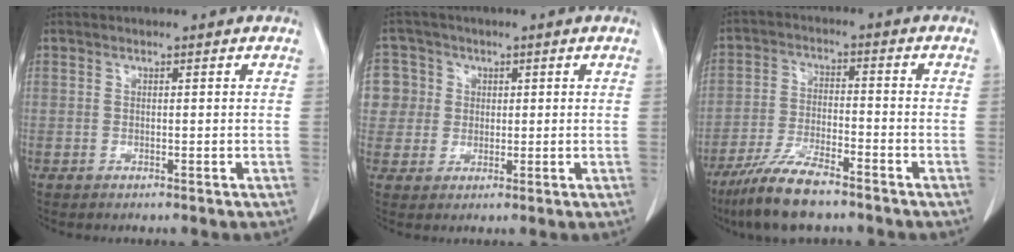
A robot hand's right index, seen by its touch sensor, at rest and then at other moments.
{"total": 7.1, "force": [1.5, 6.9, 0.5], "torque": [-0.010, 0.026, 0.035]}
{"total": 9.7, "force": [-7.5, 1.7, 5.9], "torque": [-0.117, -0.022, -0.140]}